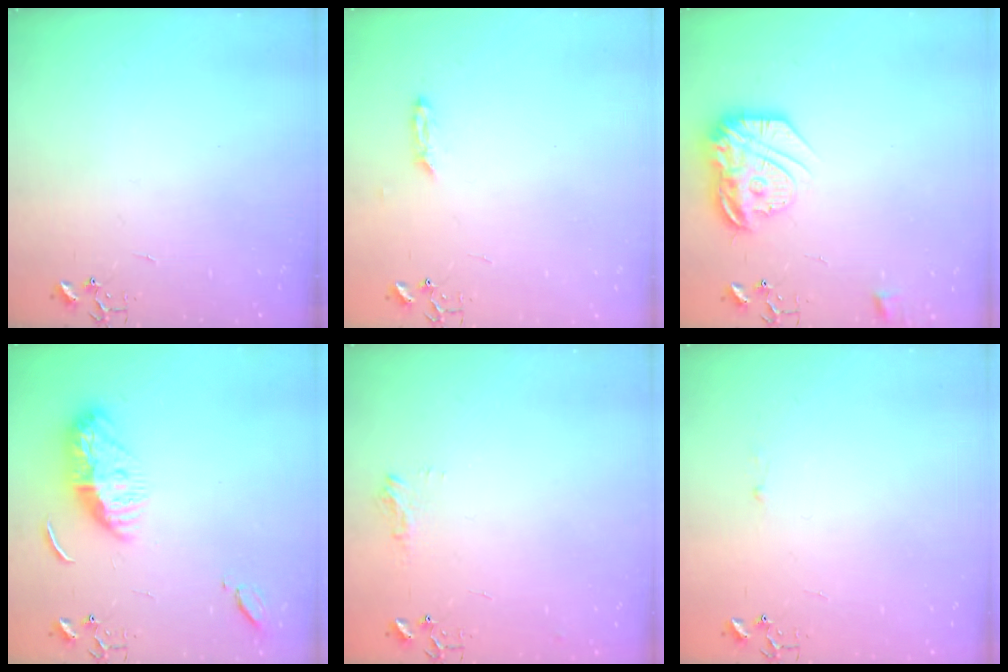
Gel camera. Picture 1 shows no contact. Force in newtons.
{"total": 2.3, "press": 2.2, "slide": 0.4}
{"total": 18.4, "press": 18.3, "slide": 1.7}
{"total": 11.6, "press": 11.6, "slide": 1.0}
{"total": 8.2, "press": 8.2, "slide": 0.9}
{"total": 1.8, "press": 1.8, "slide": 0.2}